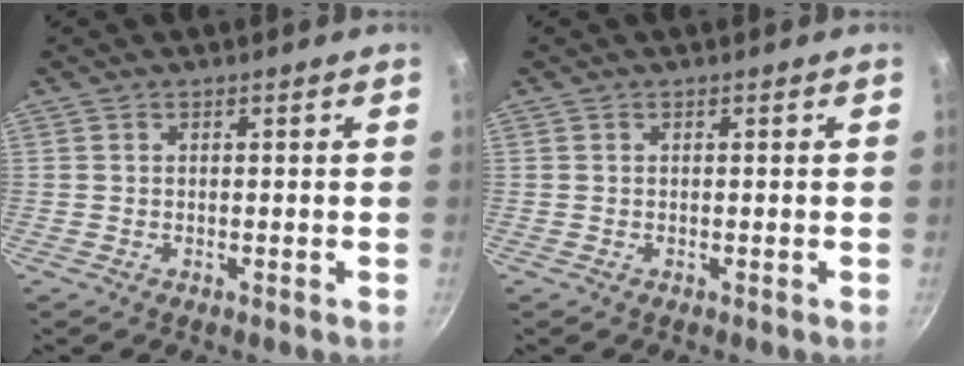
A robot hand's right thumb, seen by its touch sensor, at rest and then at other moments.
{"total": 0.0}